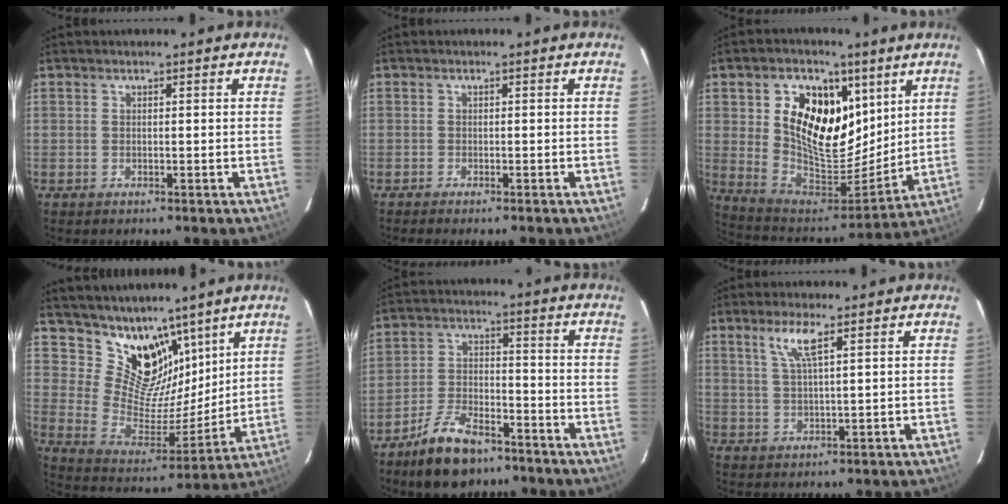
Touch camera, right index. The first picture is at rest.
{"total": 2.2, "force": [-1.9, 0.3, 1.1], "torque": [-0.027, -0.009, -0.034]}
{"total": 18.6, "force": [6.9, 11.9, 12.6], "torque": [-0.247, 0.002, 0.130]}
{"total": 14.3, "force": [10.2, 8.3, 5.5], "torque": [-0.098, -0.011, 0.196]}
{"total": 11.4, "force": [-8.5, 4.8, 5.9], "torque": [-0.130, 0.004, -0.149]}
{"total": 4.2, "force": [2.1, 0.4, 3.6], "torque": [-0.072, 0.003, 0.042]}